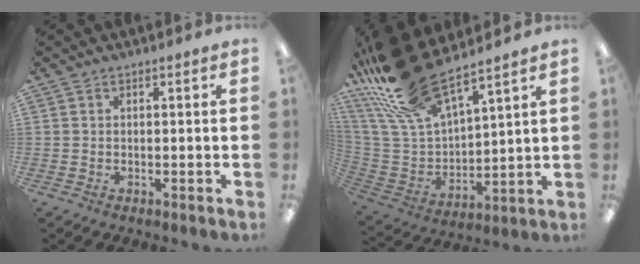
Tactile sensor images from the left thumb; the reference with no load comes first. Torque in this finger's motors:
{"motor_torque": [2.18, 0.77, 1.59, -1.18, 0.46]}